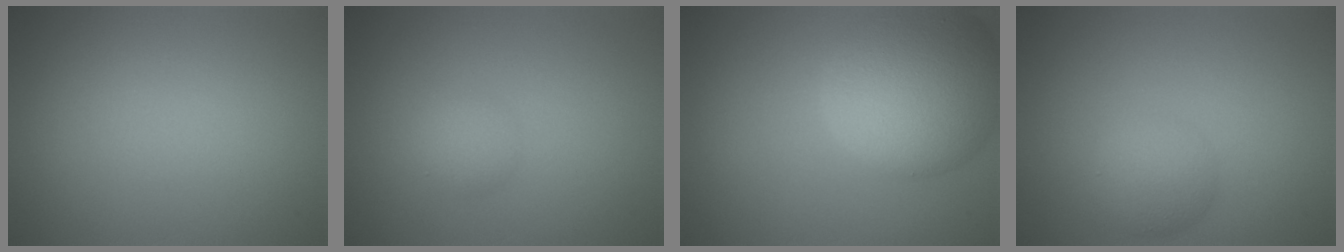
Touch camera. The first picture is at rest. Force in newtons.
{"total": 1.7, "press": 1.7, "slide": 0.0}
{"total": 11.1, "press": 11.1, "slide": 0.5}
{"total": 2.8, "press": 2.8, "slide": 0.1}